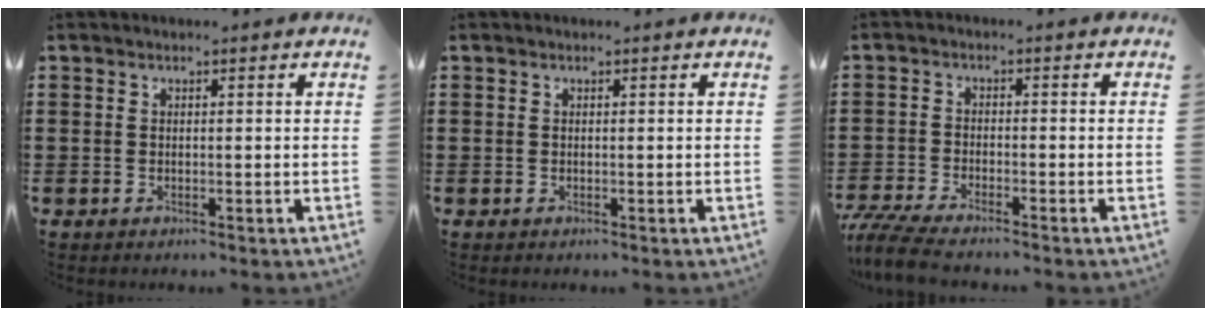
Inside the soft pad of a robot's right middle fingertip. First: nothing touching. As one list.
[{"total": 0.0}, {"total": 4.9, "force": [-4.5, 0.4, 1.8], "torque": [-0.057, -0.015, -0.094]}]